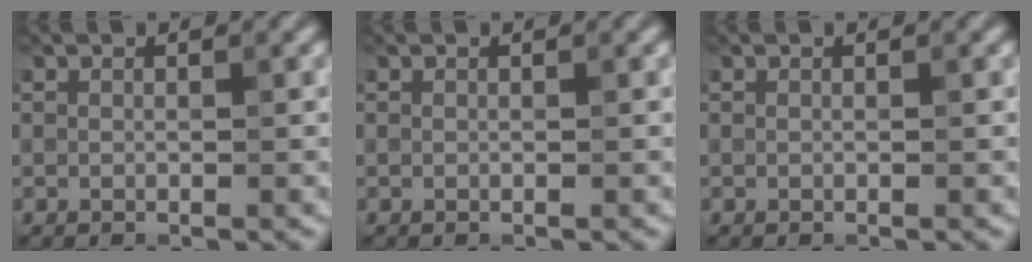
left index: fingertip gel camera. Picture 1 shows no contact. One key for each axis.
{"total": 0.0}
{"total": 0.0}